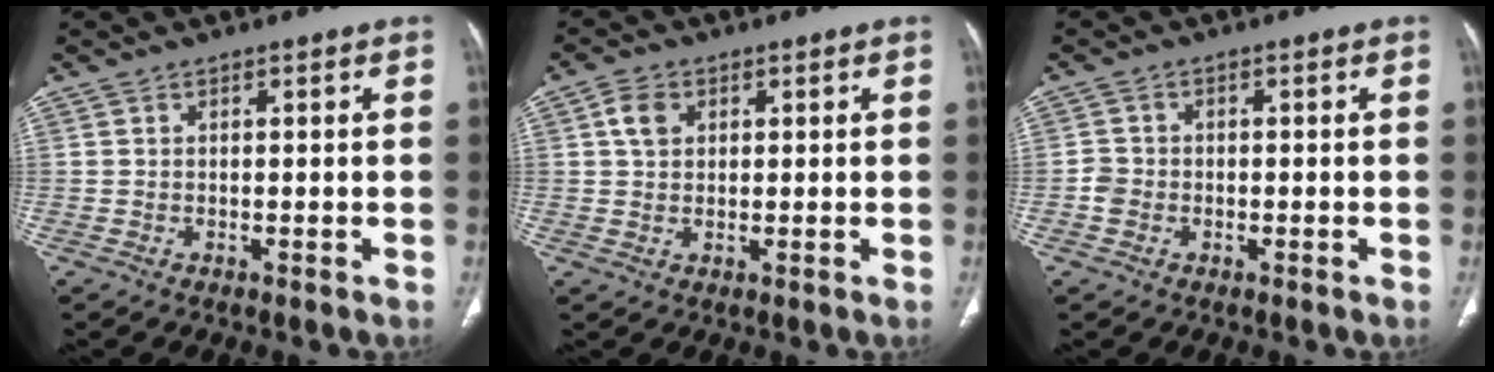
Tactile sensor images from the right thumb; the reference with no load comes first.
{"total": 3.9, "force": [1.2, 2.9, 2.3], "torque": [-0.039, 0.001, 0.023]}
{"total": 2.3, "force": [-0.9, 1.9, 0.8], "torque": [-0.010, 0.009, -0.021]}